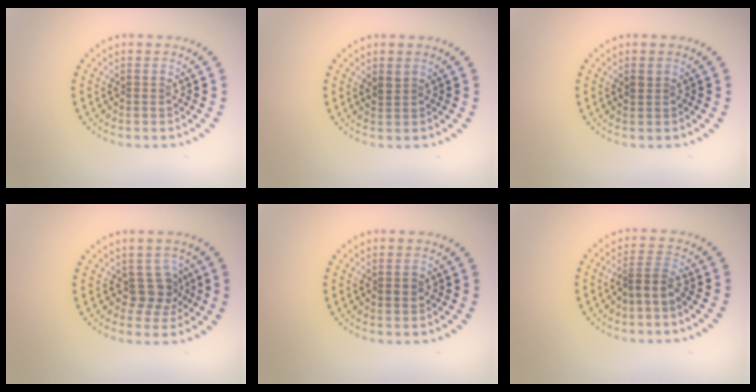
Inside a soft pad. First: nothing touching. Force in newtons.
{"total": 0.9, "press": 0.8, "slide": 0.4}
{"total": 0.8, "press": 0.7, "slide": 0.4}
{"total": 2.5, "press": 1.9, "slide": 1.6}
{"total": 1.3, "press": 1.3, "slide": 0.2}
{"total": 1.9, "press": 1.2, "slide": 1.4}